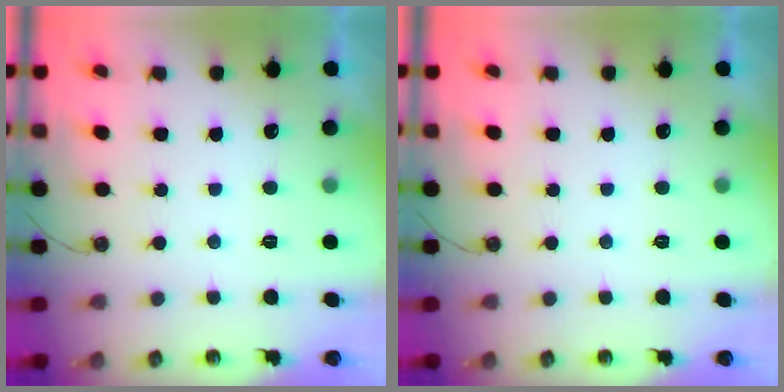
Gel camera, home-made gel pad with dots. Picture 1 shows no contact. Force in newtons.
{"total": 0.0}